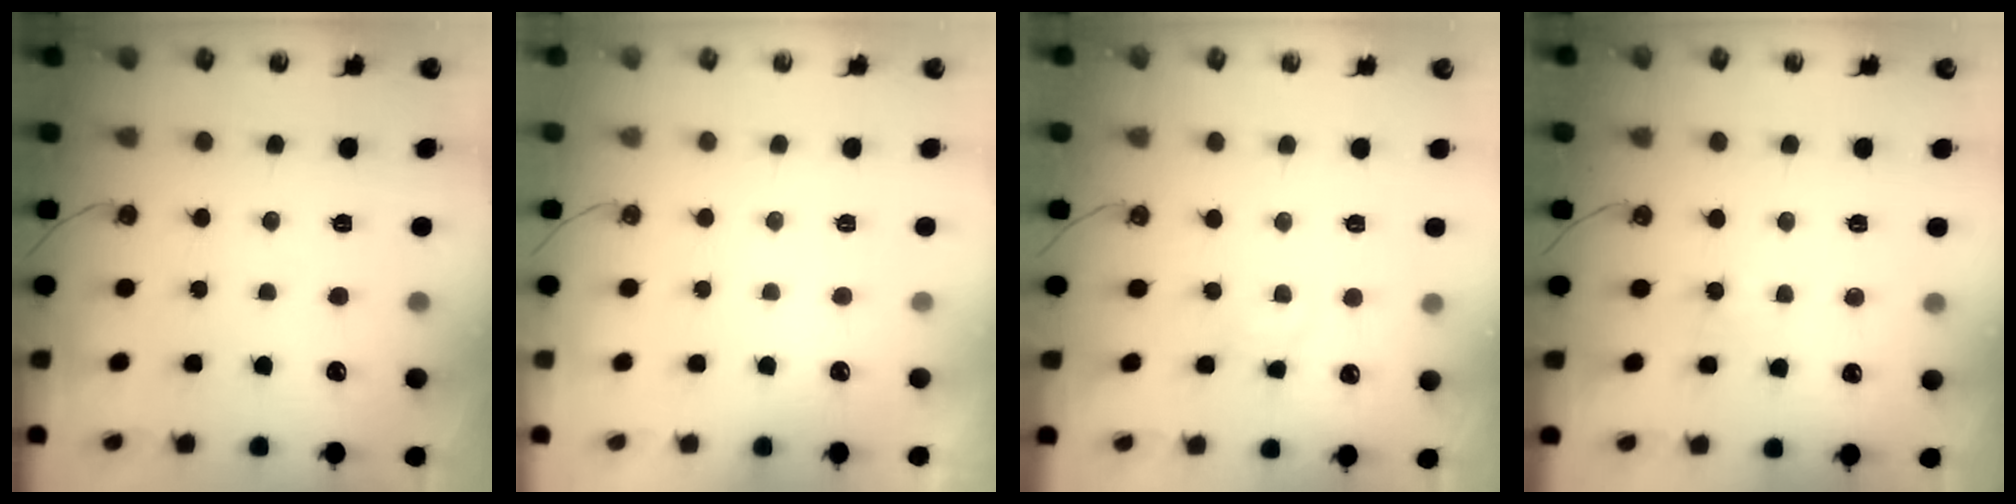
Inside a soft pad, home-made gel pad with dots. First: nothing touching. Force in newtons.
{"total": 0.0}
{"total": 2.6, "press": 2.6, "slide": 0.4}
{"total": 5.7, "press": 5.7, "slide": 0.6}